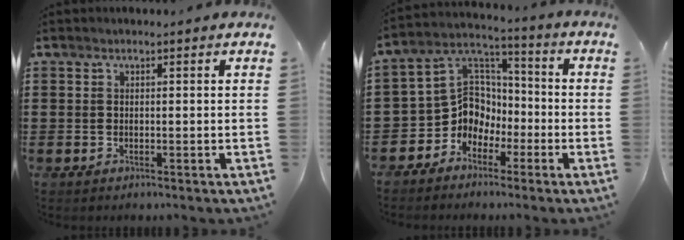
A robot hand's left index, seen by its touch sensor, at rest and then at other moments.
{"total": 7.7, "force": [-3.2, 6.8, 1.9], "torque": [-0.075, 0.002, -0.066]}